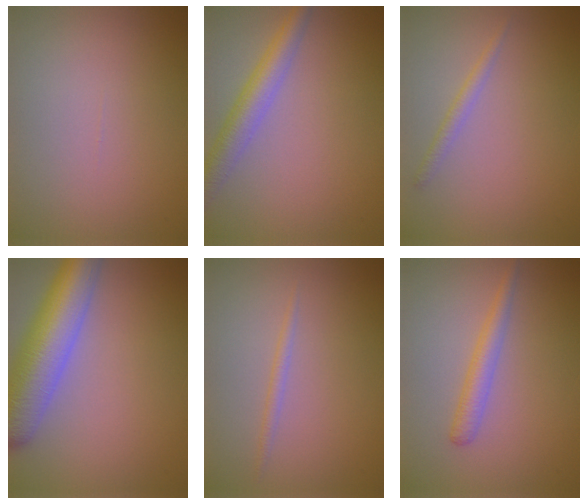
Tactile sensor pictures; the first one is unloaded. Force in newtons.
{"total": 3.8, "press": 3.8, "slide": 0.1}
{"total": 1.2, "press": 1.1, "slide": 0.0}
{"total": 8.7, "press": 8.7, "slide": 0.5}
{"total": 0.8, "press": 0.8, "slide": 0.0}
{"total": 2.0, "press": 2.0, "slide": 0.0}